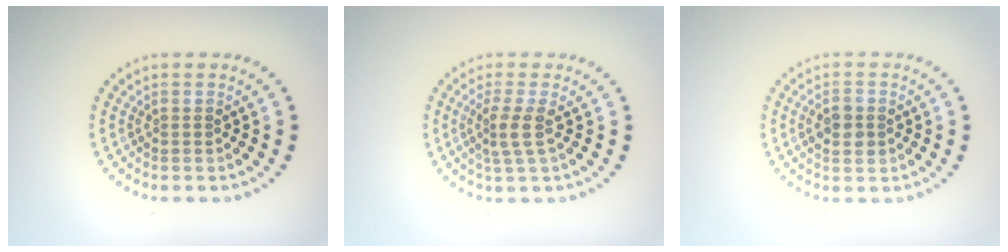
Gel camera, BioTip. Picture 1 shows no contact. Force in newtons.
{"total": 2.4, "press": 1.8, "slide": 1.6}
{"total": 2.7, "press": 2.7, "slide": 0.2}